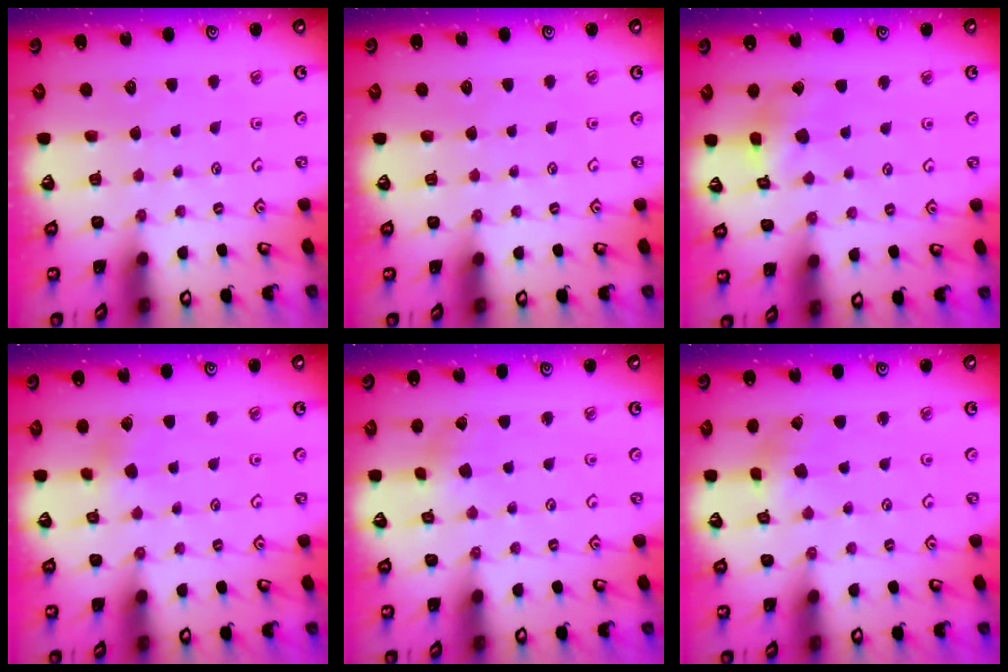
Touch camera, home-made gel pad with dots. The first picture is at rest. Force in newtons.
{"total": 0.0}
{"total": 6.6, "press": 6.6, "slide": 0.5}
{"total": 3.5, "press": 3.5, "slide": 0.6}
{"total": 1.9, "press": 1.9, "slide": 0.2}
{"total": 1.0, "press": 1.0, "slide": 0.1}